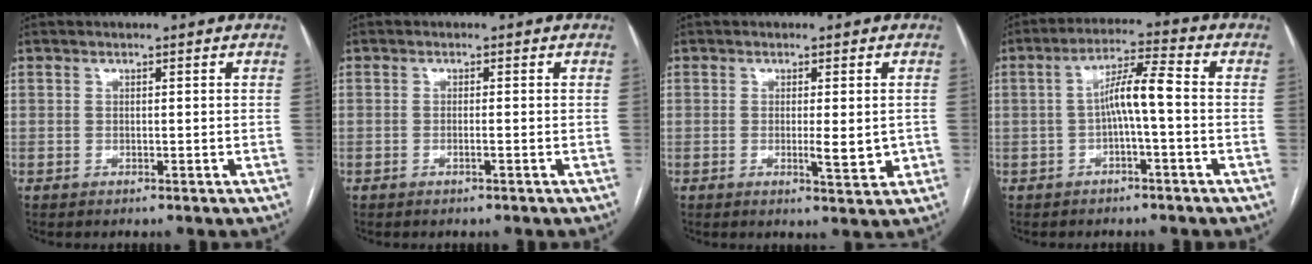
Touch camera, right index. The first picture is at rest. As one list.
[{"total": 0.8, "force": [-0.4, -0.1, 0.7], "torque": [-0.013, 0.000, -0.006]}, {"total": 4.0, "force": [-0.5, 1.0, 3.9], "torque": [-0.055, -0.006, -0.006]}, {"total": 6.4, "force": [-0.6, 0.5, 6.3], "torque": [-0.109, 0.023, -0.011]}]